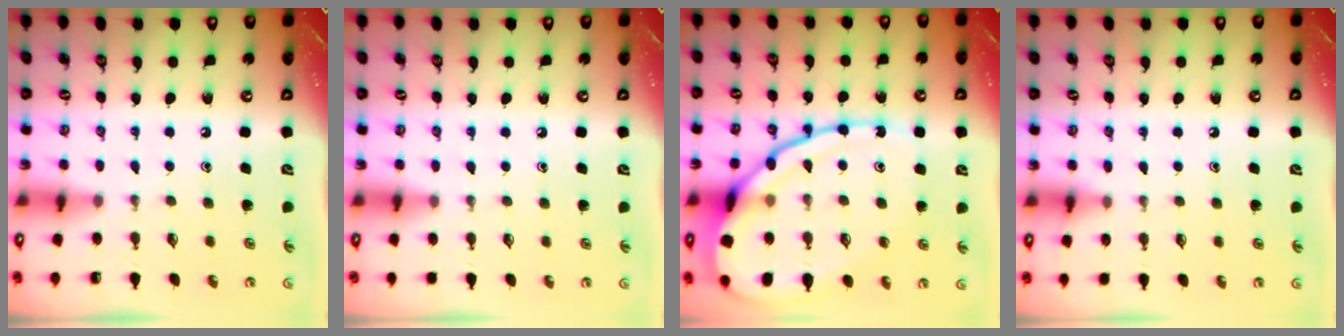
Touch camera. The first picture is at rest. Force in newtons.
{"total": 4.2, "press": 4.1, "slide": 0.6}
{"total": 20.5, "press": 20.4, "slide": 1.9}
{"total": 3.3, "press": 3.2, "slide": 0.6}